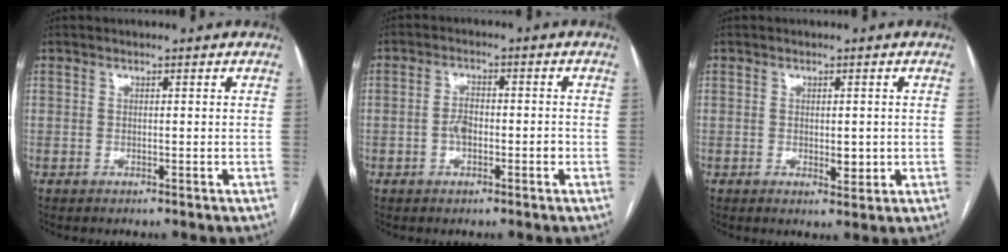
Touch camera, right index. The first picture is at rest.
{"total": 3.3, "force": [-1.0, 1.6, 2.7], "torque": [-0.056, 0.006, -0.018]}
{"total": 2.7, "force": [-0.3, 1.3, 2.3], "torque": [-0.032, -0.004, 0.000]}